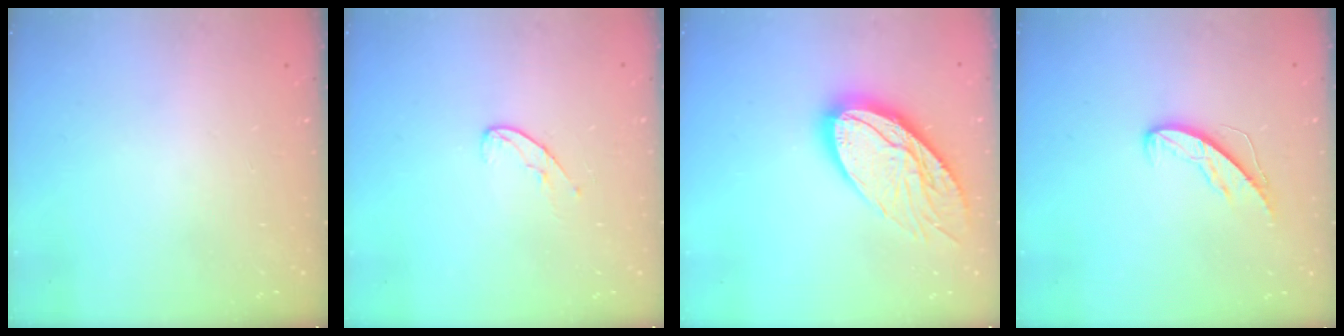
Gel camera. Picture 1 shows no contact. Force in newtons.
{"total": 6.4, "press": 6.4, "slide": 0.6}
{"total": 18.6, "press": 18.5, "slide": 1.2}
{"total": 5.7, "press": 5.7, "slide": 0.4}